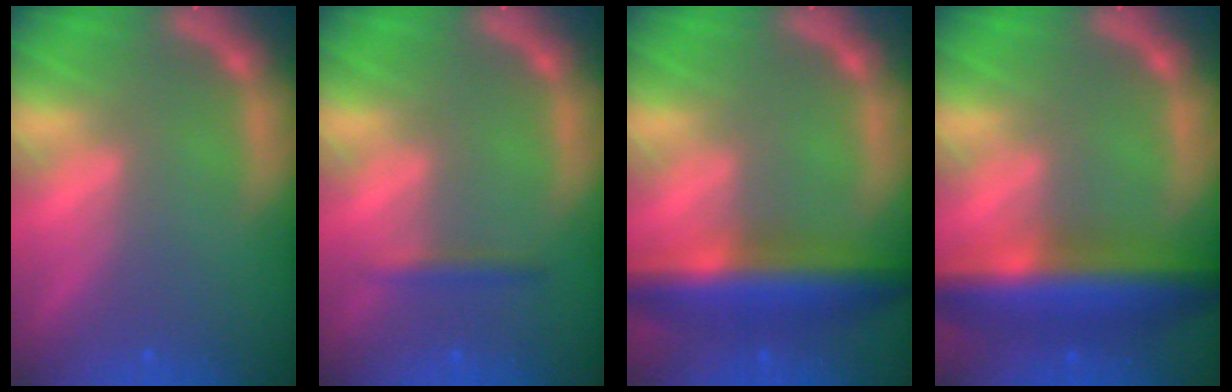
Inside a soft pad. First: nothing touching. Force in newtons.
{"total": 1.4}
{"total": 7.9}
{"total": 9.0}